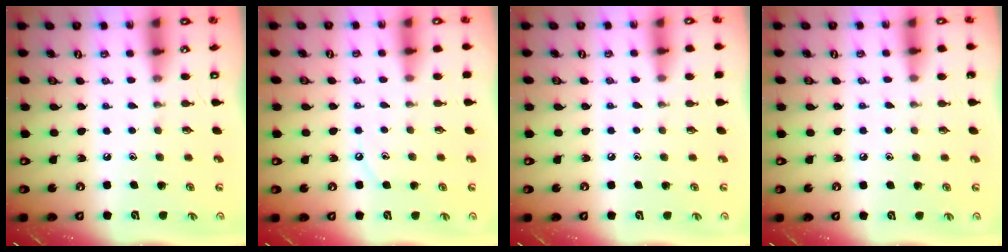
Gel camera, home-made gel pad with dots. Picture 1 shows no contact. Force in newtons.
{"total": 3.5, "press": 3.5, "slide": 0.5}
{"total": 2.6, "press": 2.6, "slide": 0.3}
{"total": 5.0, "press": 5.0, "slide": 0.6}